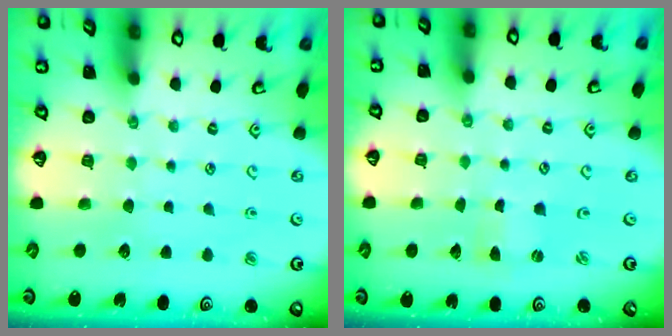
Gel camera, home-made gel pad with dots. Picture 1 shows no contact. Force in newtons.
{"total": 0.0}